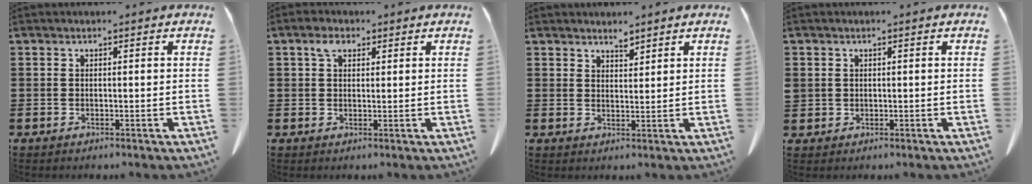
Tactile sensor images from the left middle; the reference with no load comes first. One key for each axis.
{"total": 2.4, "fx": 1.2, "fy": 1.4, "fz": 1.5, "tx": -0.028, "ty": 0.002, "tz": 0.019}
{"total": 2.0, "fx": 1.9, "fy": 0.5, "fz": 0.5, "tx": -0.012, "ty": 0.000, "tz": 0.036}
{"total": 1.3, "fx": 0.3, "fy": 1.2, "fz": 0.3, "tx": -0.011, "ty": 0.006, "tz": 0.005}